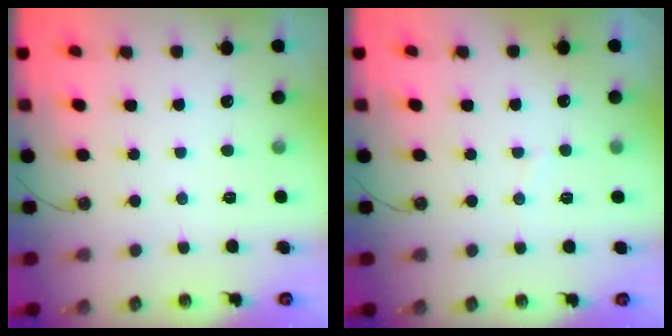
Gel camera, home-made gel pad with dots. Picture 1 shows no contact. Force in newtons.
{"total": 2.9, "press": 2.6, "slide": 1.2}